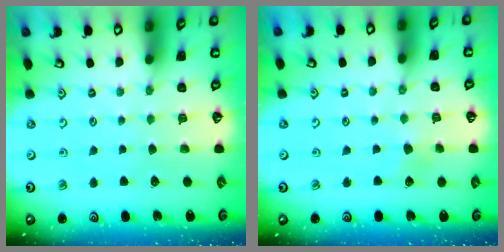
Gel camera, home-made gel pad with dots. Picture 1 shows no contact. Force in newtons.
{"total": 3.8, "press": 3.8, "slide": 0.4}